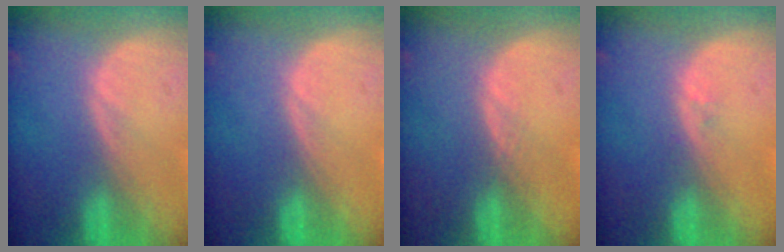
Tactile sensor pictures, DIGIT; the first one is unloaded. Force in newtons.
{"total": 0.0}
{"total": 0.7, "press": 0.6, "slide": 0.3}
{"total": 0.6, "press": 0.5, "slide": 0.4}